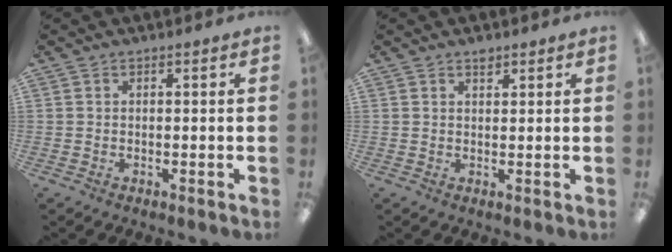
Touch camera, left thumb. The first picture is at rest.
{"total": 1.8, "force": [1.4, 0.8, 0.7], "torque": [0.001, -0.008, 0.024]}